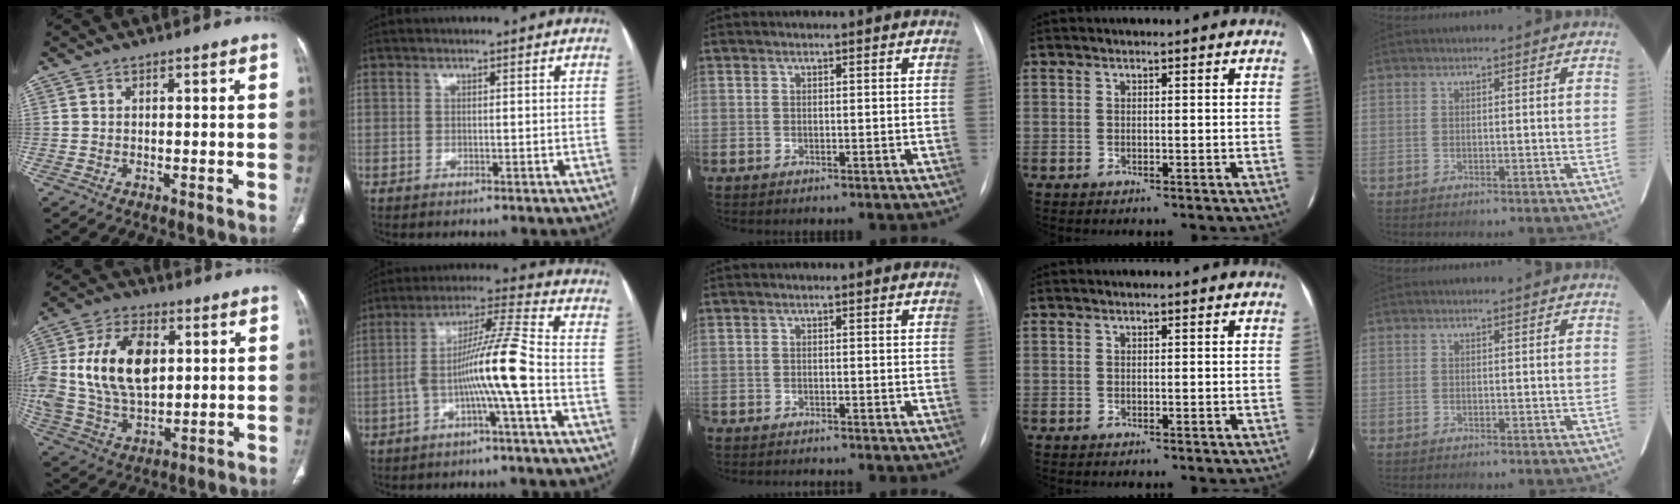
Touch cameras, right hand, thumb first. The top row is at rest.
{"thumb": {"total": 18.8, "force": [3.4, 11.6, 14.5], "torque": [-0.275, -0.003, 0.068]}, "index": {"total": 10.7, "force": [-2.9, -1.1, 10.2], "torque": [-0.186, 0.020, -0.057]}, "middle": {"total": 2.9, "force": [-2.8, 0.1, 0.8], "torque": [-0.009, -0.008, -0.043]}}